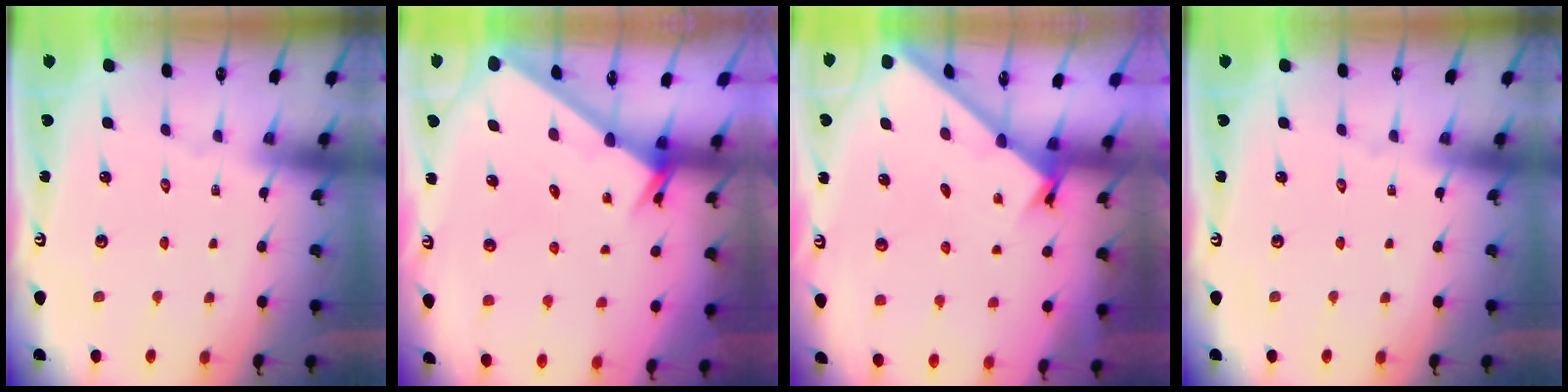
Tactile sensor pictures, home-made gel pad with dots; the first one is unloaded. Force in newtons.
{"total": 2.5, "press": 2.5, "slide": 0.1}
{"total": 1.6, "press": 1.6, "slide": 0.1}
{"total": 0.0}